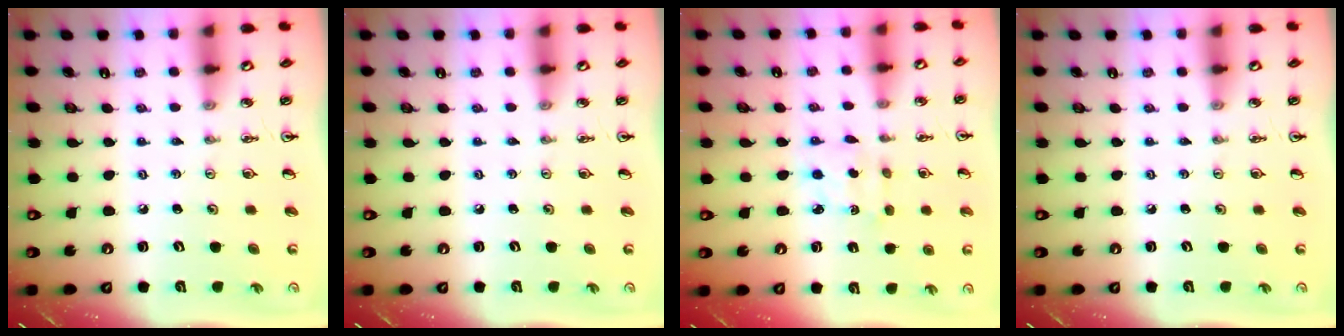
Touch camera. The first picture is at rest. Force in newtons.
{"total": 0.0}
{"total": 2.8, "press": 2.7, "slide": 0.7}
{"total": 0.0}